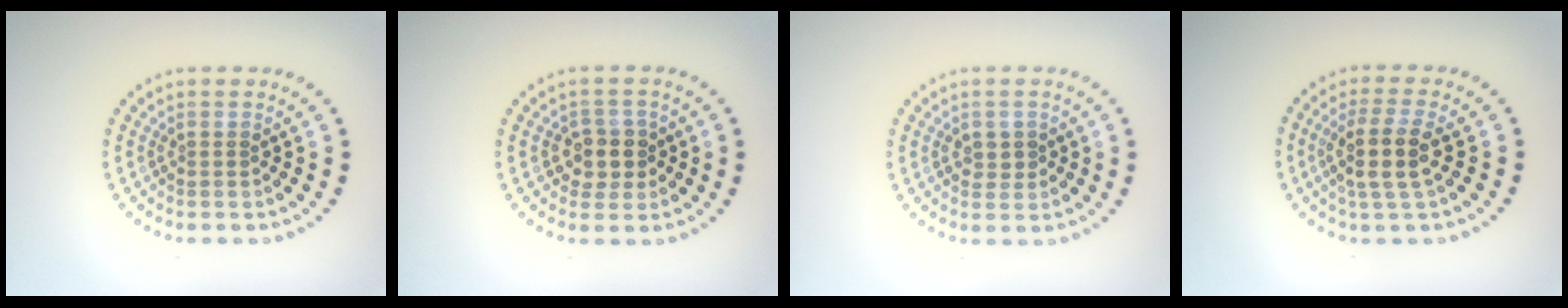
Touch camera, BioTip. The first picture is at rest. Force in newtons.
{"total": 2.7, "press": 2.5, "slide": 1.0}
{"total": 1.3, "press": 1.3, "slide": 0.3}
{"total": 3.5, "press": 3.0, "slide": 1.7}